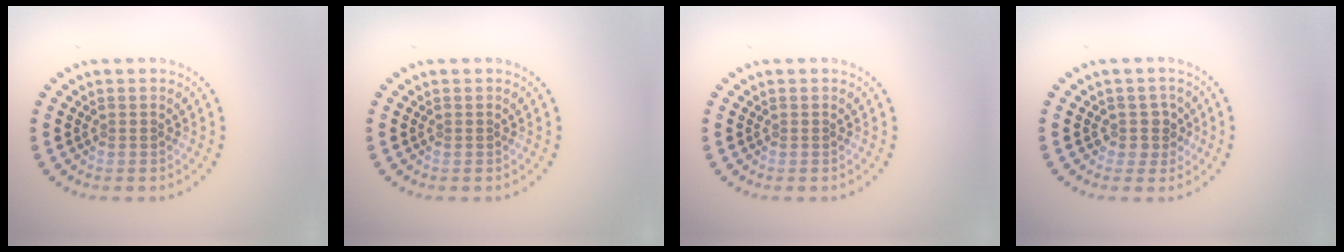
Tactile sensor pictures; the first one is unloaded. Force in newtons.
{"total": 0.0}
{"total": 0.0}
{"total": 1.8, "press": 1.6, "slide": 0.9}